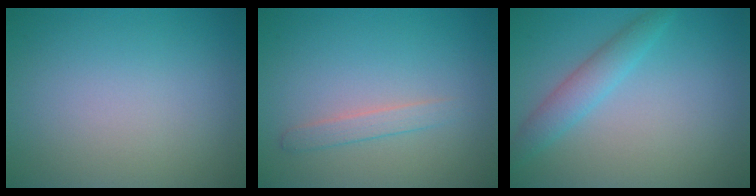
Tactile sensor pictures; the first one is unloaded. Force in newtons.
{"total": 1.4, "press": 1.4, "slide": 0.1}
{"total": 2.6, "press": 2.6, "slide": 0.0}